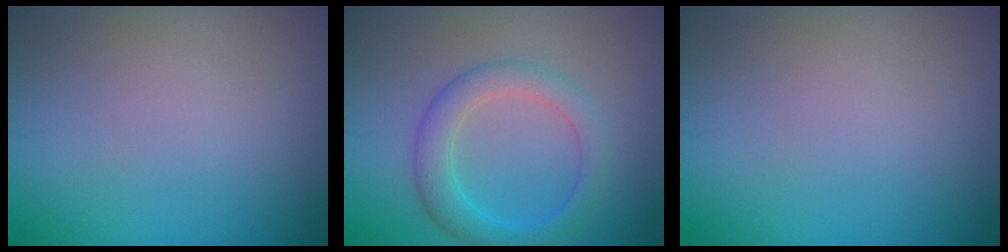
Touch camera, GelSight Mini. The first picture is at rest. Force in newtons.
{"total": 3.8, "press": 3.8, "slide": 0.1}
{"total": 0.0}